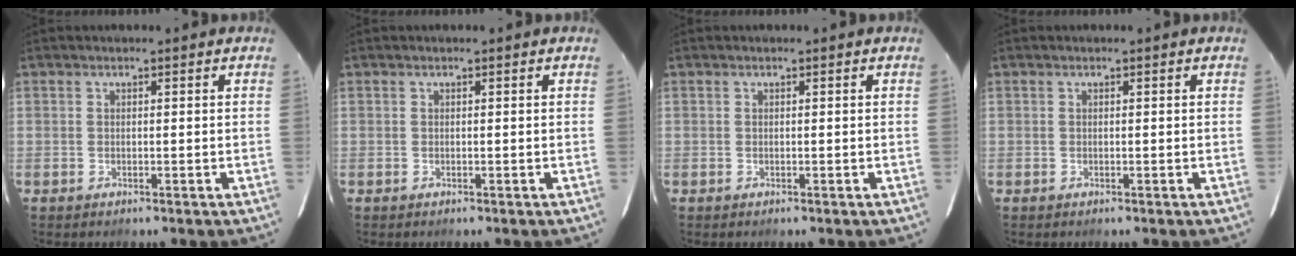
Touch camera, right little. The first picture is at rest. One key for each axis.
{"total": 0.0}
{"total": 0.0}
{"total": 0.0}